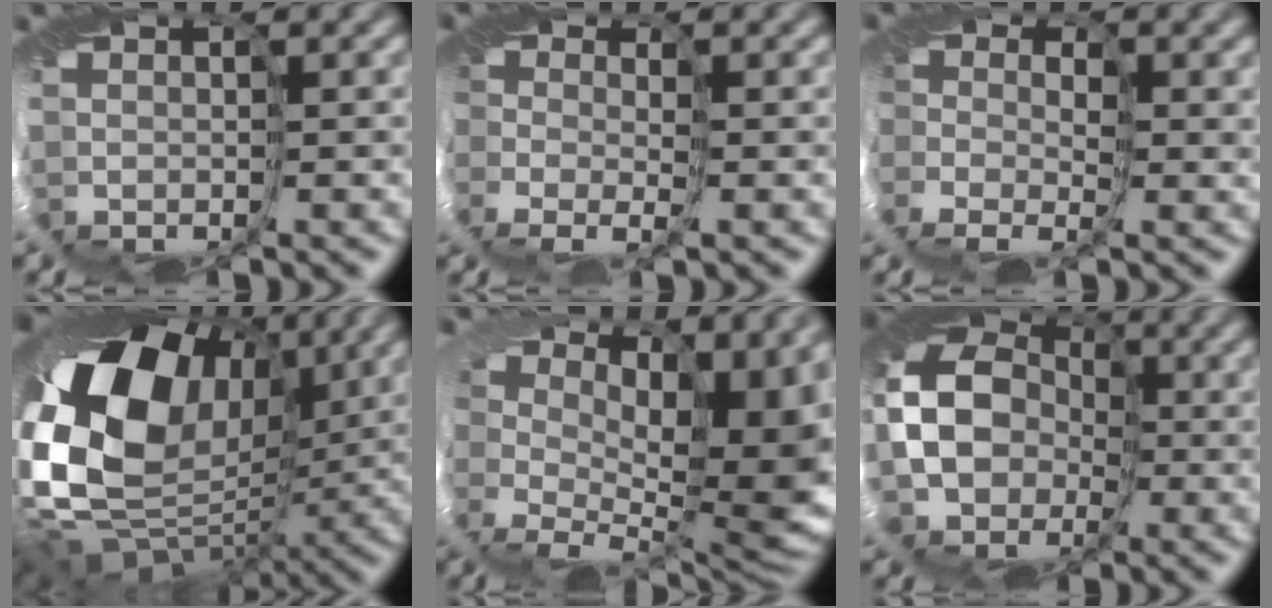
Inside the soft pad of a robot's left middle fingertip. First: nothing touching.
{"total": 1.3, "force": [-1.2, -0.3, -0.3], "torque": [0.025, -0.023, -0.033]}
{"total": 2.0, "force": [-1.1, 1.5, 0.8], "torque": [0.008, -0.025, -0.031]}
{"total": 16.3, "force": [1.4, 11.8, 11.2], "torque": [-0.214, 0.000, 0.016]}
{"total": 9.6, "force": [2.0, 4.9, 7.9], "torque": [-0.069, -0.036, 0.042]}
{"total": 7.9, "force": [-2.2, 6.2, 4.3], "torque": [-0.081, -0.016, -0.062]}